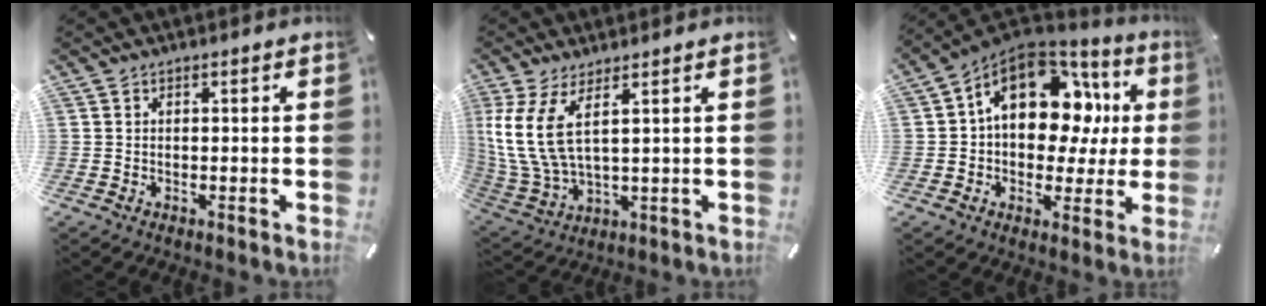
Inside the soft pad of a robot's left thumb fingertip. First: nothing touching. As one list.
[{"total": 10.5, "force": [4.0, 4.4, 8.7], "torque": [-0.219, -0.025, 0.074]}, {"total": 16.8, "force": [5.8, 11.0, 11.2], "torque": [-0.168, -0.031, 0.105]}]